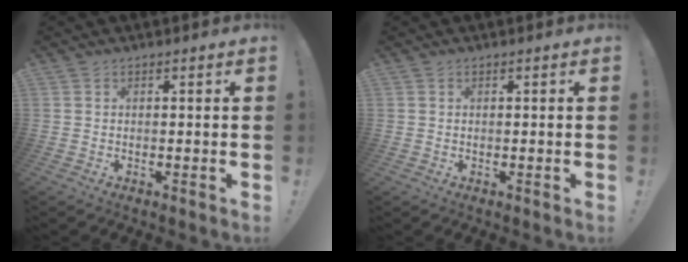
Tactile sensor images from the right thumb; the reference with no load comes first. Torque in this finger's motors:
{"motor_torque": [1.85, 1.90, 0.91, -1.09, 0.42]}